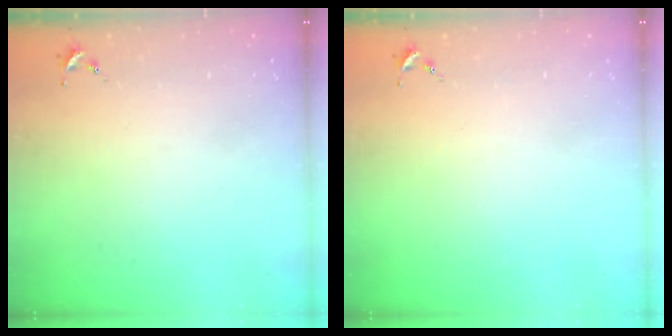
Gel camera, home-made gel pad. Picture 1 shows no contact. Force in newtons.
{"total": 0.0}